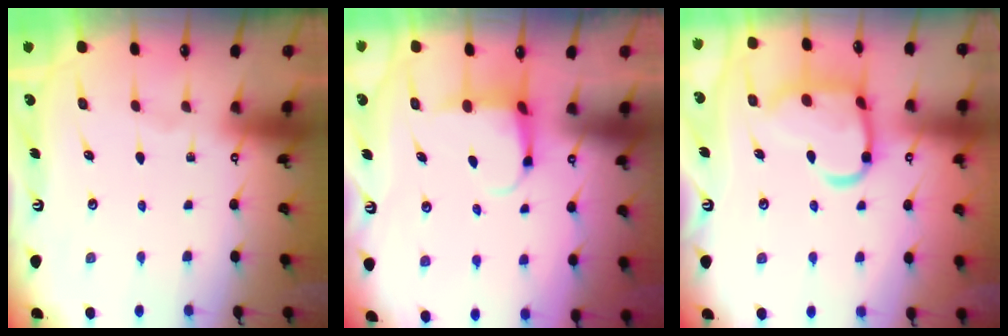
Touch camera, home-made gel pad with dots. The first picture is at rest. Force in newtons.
{"total": 4.6, "press": 4.4, "slide": 1.1}
{"total": 15.6, "press": 15.5, "slide": 1.5}